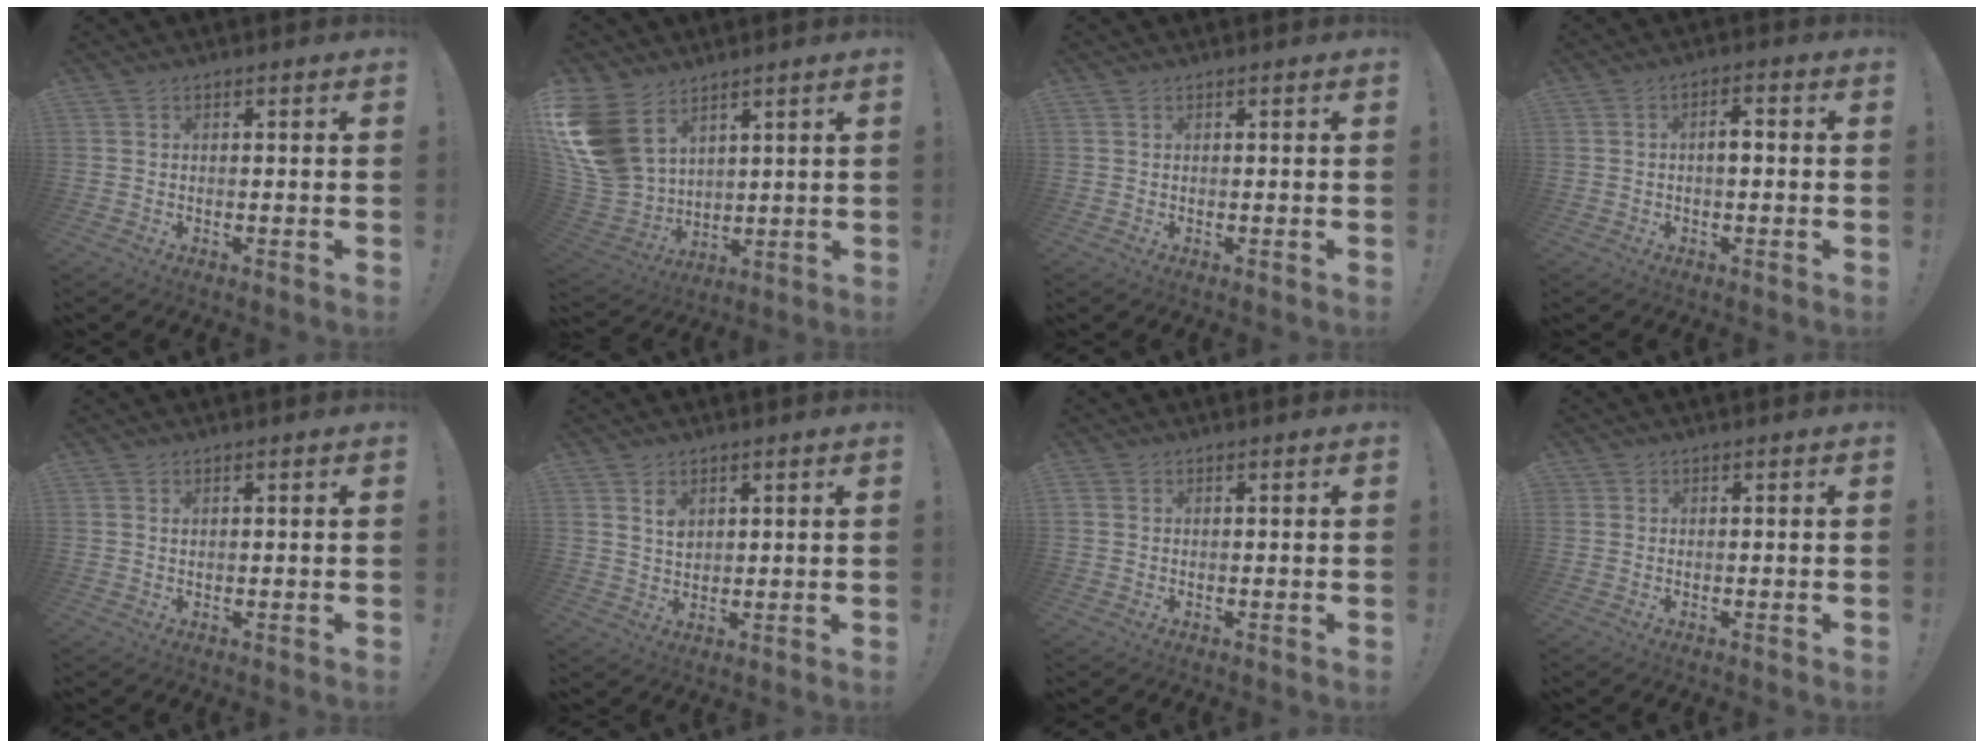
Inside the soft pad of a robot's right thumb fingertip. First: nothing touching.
{"total": 17.3, "force": [8.1, 11.5, 10.0], "torque": [-0.222, -0.045, 0.159]}
{"total": 0.0}
{"total": 3.1, "force": [-0.7, 1.2, 2.7], "torque": [-0.044, 0.009, -0.016]}
{"total": 0.6, "force": [0.5, 0.2, 0.3], "torque": [-0.003, -0.002, 0.008]}
{"total": 4.0, "force": [2.3, 2.5, 2.0], "torque": [-0.019, -0.016, 0.039]}
{"total": 0.7, "force": [0.2, 0.6, 0.2], "torque": [-0.010, 0.005, 0.004]}
{"total": 0.0}